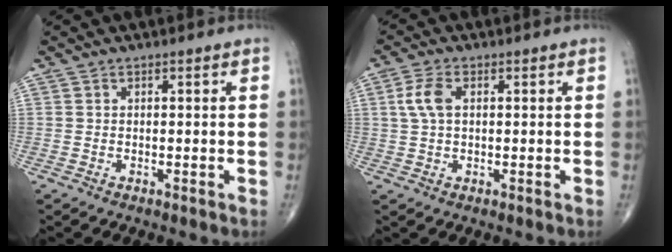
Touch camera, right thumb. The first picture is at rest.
{"total": 4.6, "force": [0.9, 2.5, 3.7], "torque": [-0.091, 0.008, 0.016]}